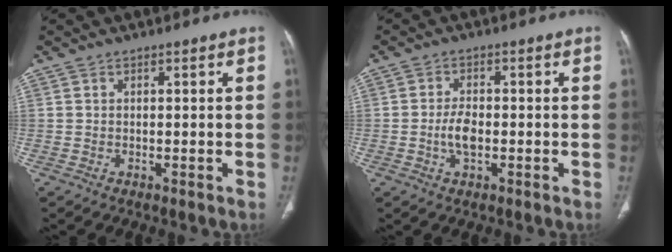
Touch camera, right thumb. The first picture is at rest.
{"total": 4.1, "force": [-0.8, 2.0, 3.4], "torque": [-0.065, 0.006, -0.016]}